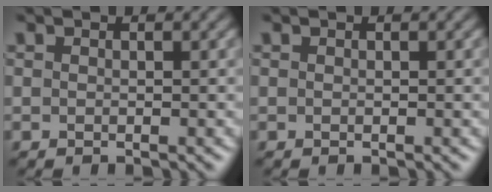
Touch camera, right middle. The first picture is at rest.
{"total": 0.0}